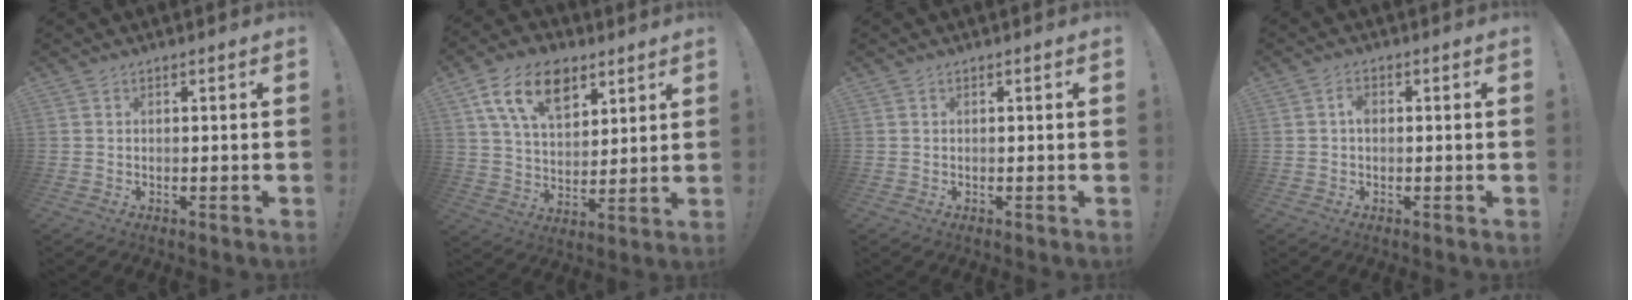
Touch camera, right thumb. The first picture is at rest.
{"total": 15.9, "force": [8.3, 9.6, 9.6], "torque": [-0.164, -0.027, 0.153]}
{"total": 0.0}
{"total": 2.3, "force": [0.0, 1.6, 1.7], "torque": [-0.025, 0.005, -0.002]}